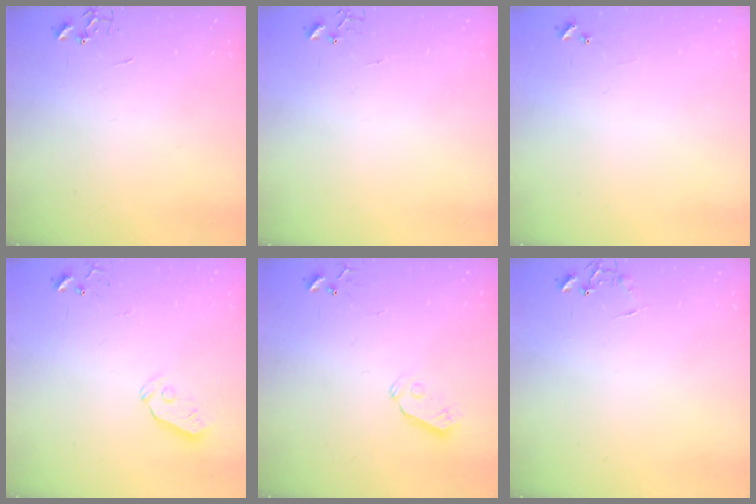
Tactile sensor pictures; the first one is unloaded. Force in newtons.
{"total": 5.0, "press": 5.0, "slide": 0.4}
{"total": 3.7, "press": 3.6, "slide": 0.4}
{"total": 4.9, "press": 4.8, "slide": 0.9}
{"total": 6.4, "press": 6.4, "slide": 0.6}
{"total": 6.4, "press": 6.4, "slide": 0.4}